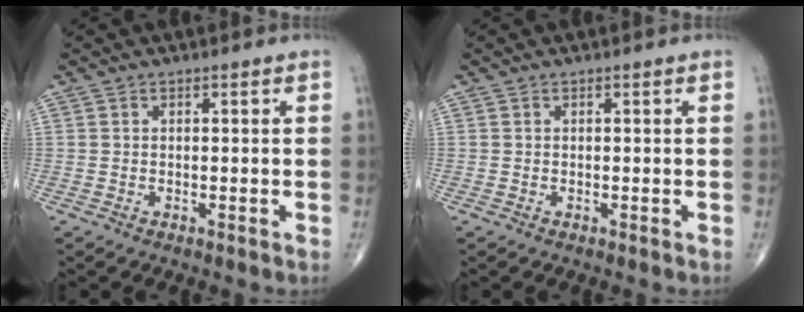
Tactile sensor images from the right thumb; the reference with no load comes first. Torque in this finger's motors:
{"motor_torque": [0.03, 0.03, 0.00, 0.00, 0.00]}